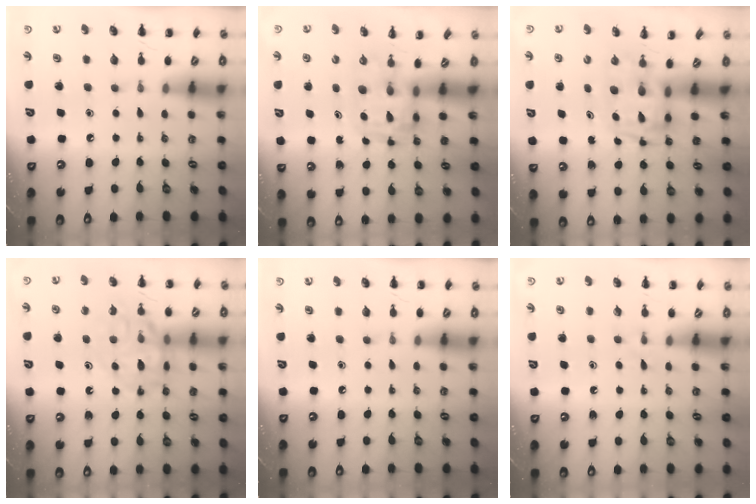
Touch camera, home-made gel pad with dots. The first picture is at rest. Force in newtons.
{"total": 3.6, "press": 3.5, "slide": 0.6}
{"total": 3.2, "press": 3.2, "slide": 0.6}
{"total": 14.1, "press": 13.9, "slide": 2.4}
{"total": 0.0}
{"total": 2.5, "press": 2.2, "slide": 1.1}